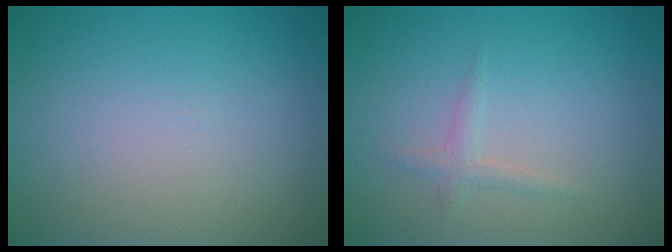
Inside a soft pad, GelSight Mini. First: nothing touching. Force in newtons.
{"total": 1.1, "press": 1.0, "slide": 0.1}